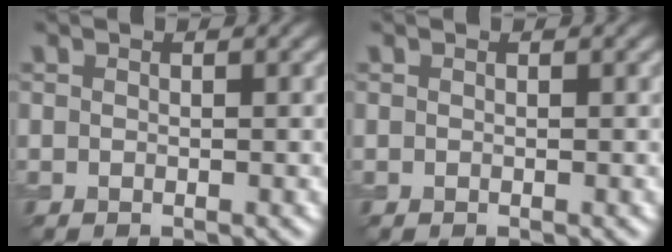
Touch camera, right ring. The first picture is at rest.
{"total": 0.0}